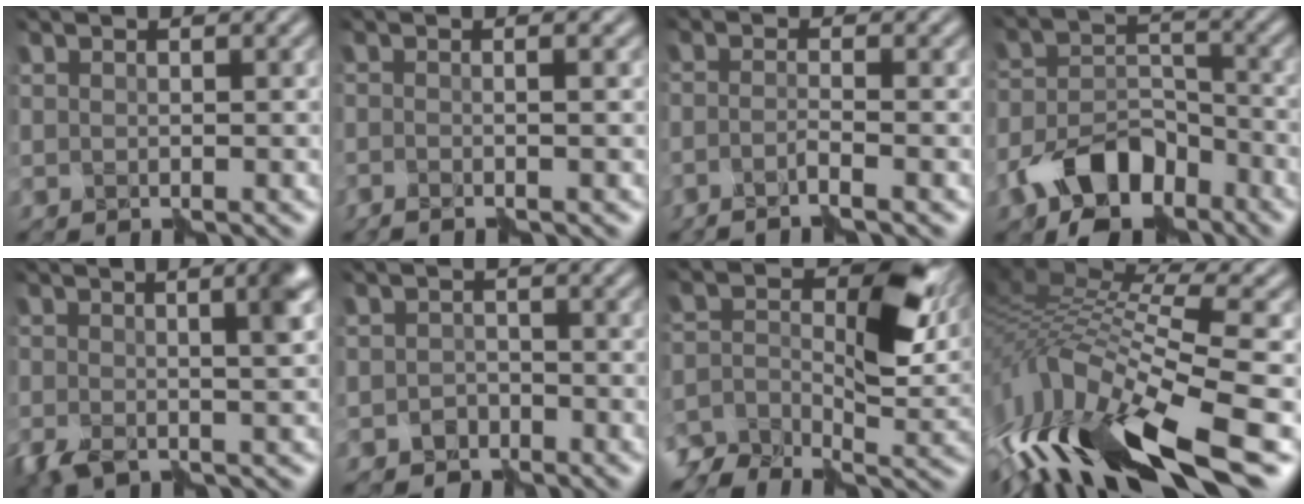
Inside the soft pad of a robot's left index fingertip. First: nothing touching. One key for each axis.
{"total": 1.7, "fx": -0.5, "fy": 0.1, "fz": 1.6, "tx": -0.005, "ty": 0.004, "tz": -0.021}
{"total": 1.5, "fx": -0.9, "fy": -0.5, "fz": 1.0, "tx": -0.018, "ty": 0.004, "tz": -0.023}
{"total": 7.7, "fx": -5.0, "fy": 4.3, "fz": 4.0, "tx": -0.067, "ty": -0.005, "tz": -0.093}
{"total": 5.0, "fx": -0.6, "fy": 1.6, "fz": 4.7, "tx": -0.082, "ty": -0.009, "tz": -0.009}
{"total": 1.7, "fx": -1.2, "fy": 1.1, "fz": 0.3, "tx": 0.003, "ty": 0.005, "tz": -0.021}
{"total": 6.1, "fx": -2.3, "fy": 3.6, "fz": 4.4, "tx": -0.071, "ty": 0.006, "tz": -0.059}
{"total": 13.9, "fx": -4.5, "fy": 3.8, "fz": 12.6, "tx": -0.255, "ty": 0.014, "tz": -0.076}